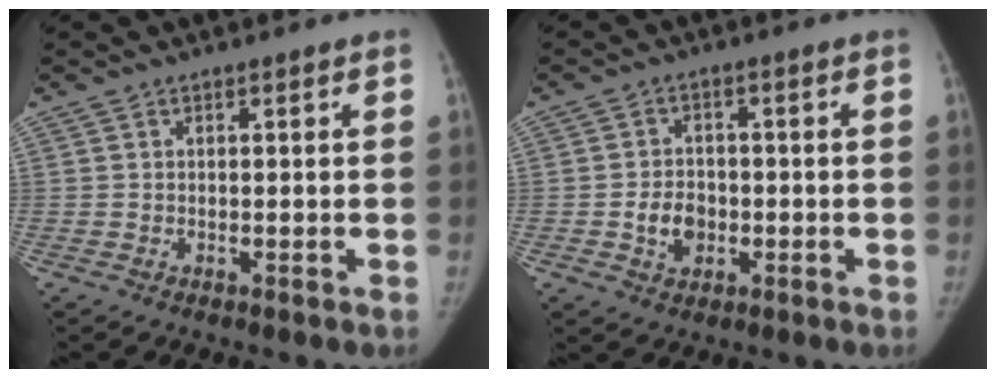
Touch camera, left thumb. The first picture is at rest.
{"total": 5.4, "force": [-1.4, 4.2, 3.2], "torque": [-0.033, 0.010, -0.022]}